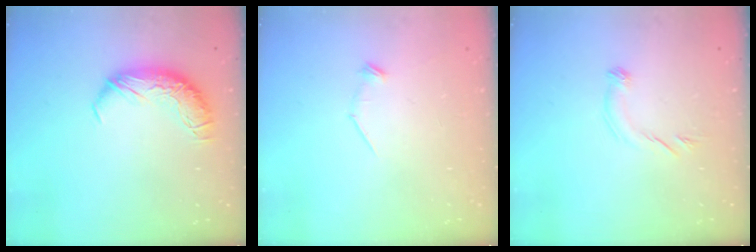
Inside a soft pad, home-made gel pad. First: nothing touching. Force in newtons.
{"total": 7.5, "press": 7.5, "slide": 0.7}
{"total": 6.5, "press": 6.5, "slide": 1.0}